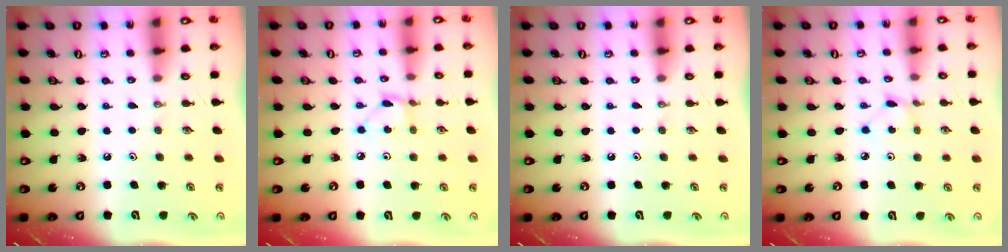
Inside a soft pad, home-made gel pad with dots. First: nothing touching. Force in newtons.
{"total": 2.4, "press": 2.4, "slide": 0.3}
{"total": 0.0}
{"total": 0.7, "press": 0.7, "slide": 0.1}